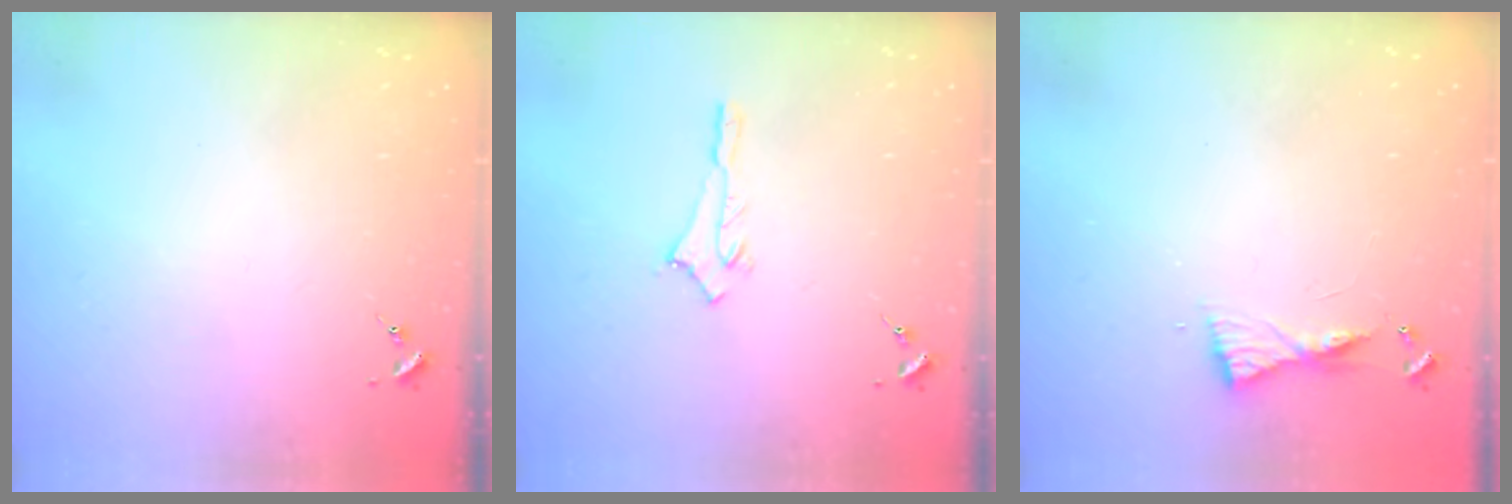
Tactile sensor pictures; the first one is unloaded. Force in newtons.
{"total": 2.9, "press": 2.9, "slide": 0.2}
{"total": 5.6, "press": 5.6, "slide": 0.5}